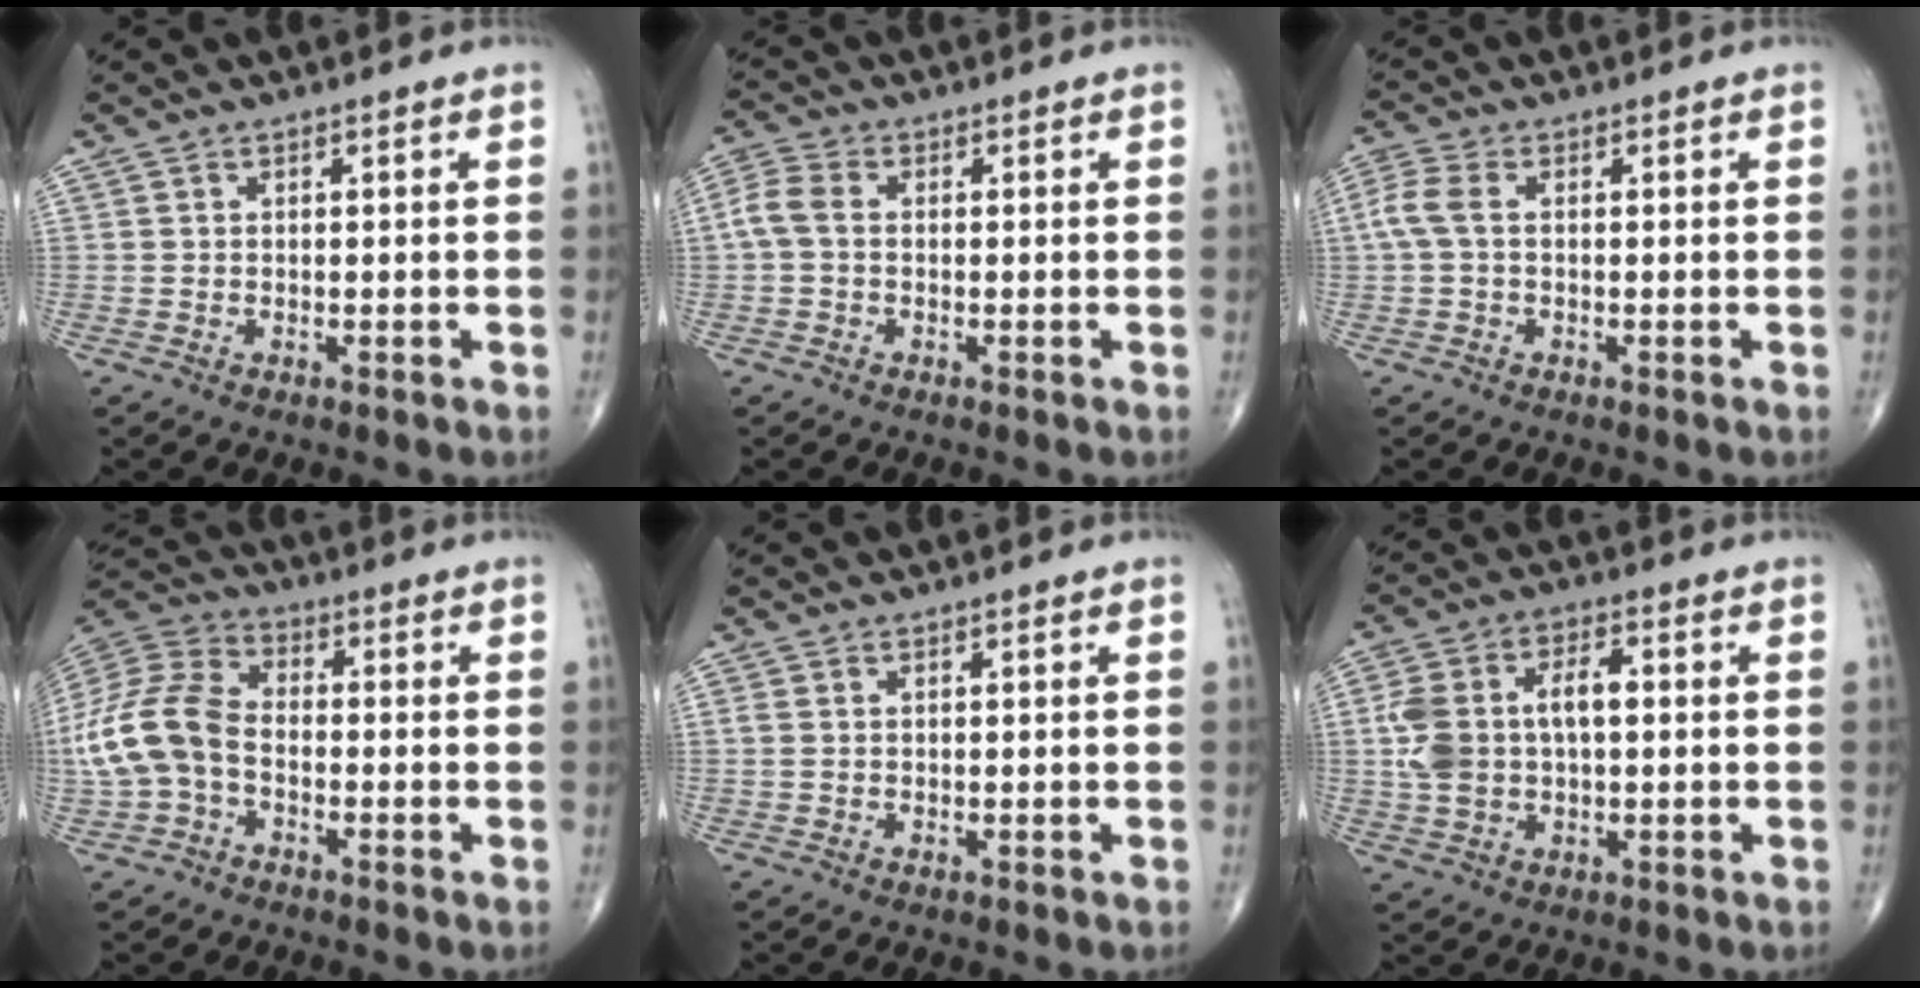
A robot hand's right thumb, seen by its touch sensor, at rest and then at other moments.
{"total": 4.6, "force": [-0.1, 3.1, 3.4], "torque": [-0.083, 0.013, -0.012]}
{"total": 4.5, "force": [0.2, 2.6, 3.7], "torque": [-0.105, 0.015, -0.001]}
{"total": 13.5, "force": [-2.5, 8.7, 10.0], "torque": [-0.217, 0.034, -0.056]}
{"total": 1.0, "force": [0.1, 0.7, 0.7], "torque": [-0.027, 0.008, 0.005]}
{"total": 11.5, "force": [0.6, 6.6, 9.4], "torque": [-0.190, 0.025, 0.015]}